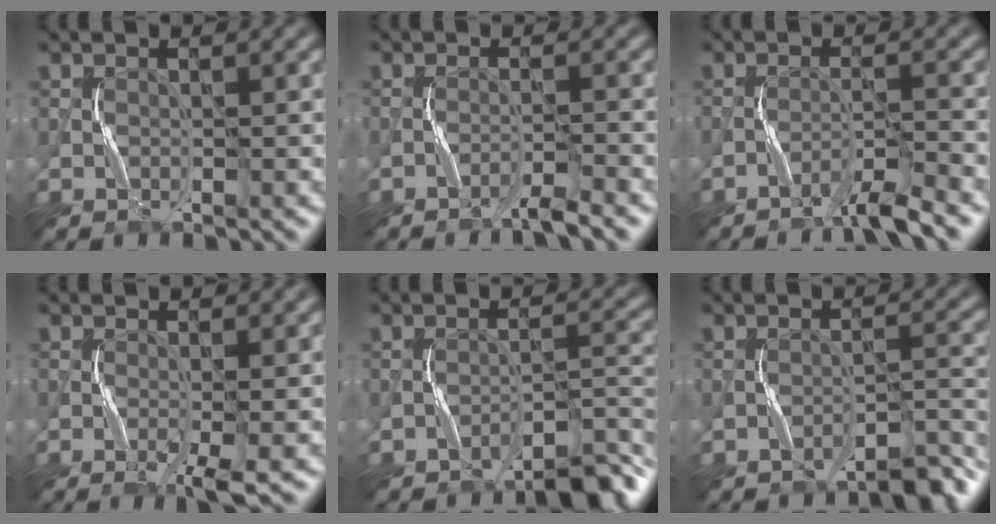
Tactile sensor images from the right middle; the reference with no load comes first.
{"total": 1.9, "force": [-1.8, -0.3, 0.7], "torque": [-0.008, 0.010, -0.038]}
{"total": 2.8, "force": [-2.5, -0.4, 1.3], "torque": [-0.019, 0.011, -0.055]}
{"total": 2.3, "force": [-1.0, 0.0, 2.0], "torque": [-0.042, -0.003, -0.019]}
{"total": 4.2, "force": [-3.8, 0.2, 1.7], "torque": [-0.022, 0.018, -0.063]}
{"total": 3.4, "force": [-3.2, 0.2, 1.2], "torque": [-0.014, 0.016, -0.054]}